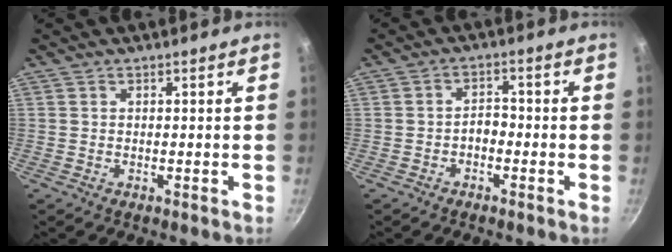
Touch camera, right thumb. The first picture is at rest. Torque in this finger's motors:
{"motor_torque": [0.14, 0.31, 0.45, -0.26, 0.00]}